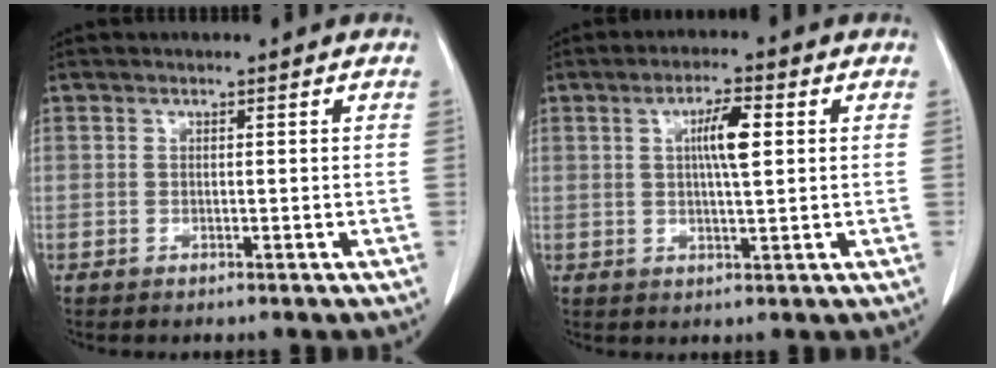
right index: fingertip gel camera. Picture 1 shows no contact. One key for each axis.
{"total": 5.4, "fx": 1.3, "fy": 0.7, "fz": 5.2, "tx": -0.093, "ty": 0.003, "tz": 0.022}